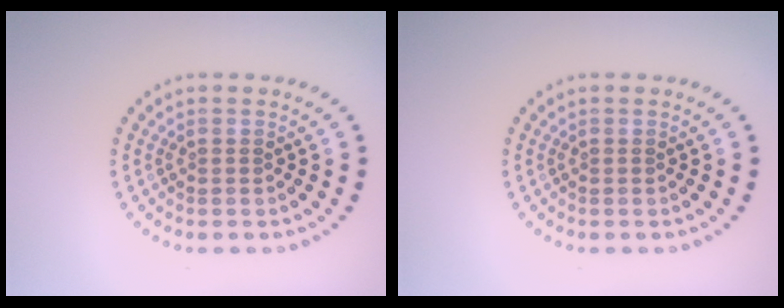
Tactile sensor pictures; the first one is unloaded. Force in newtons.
{"total": 0.0}